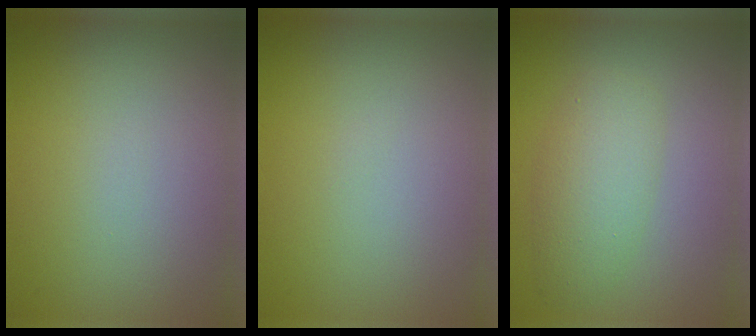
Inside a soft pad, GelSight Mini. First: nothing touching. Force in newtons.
{"total": 0.0}
{"total": 3.8, "press": 3.8, "slide": 0.1}